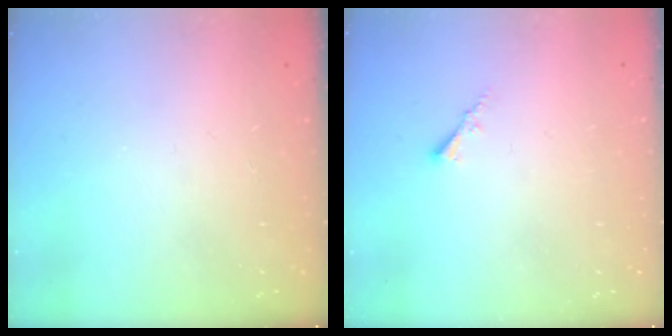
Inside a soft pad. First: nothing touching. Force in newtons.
{"total": 1.7, "press": 1.6, "slide": 0.4}